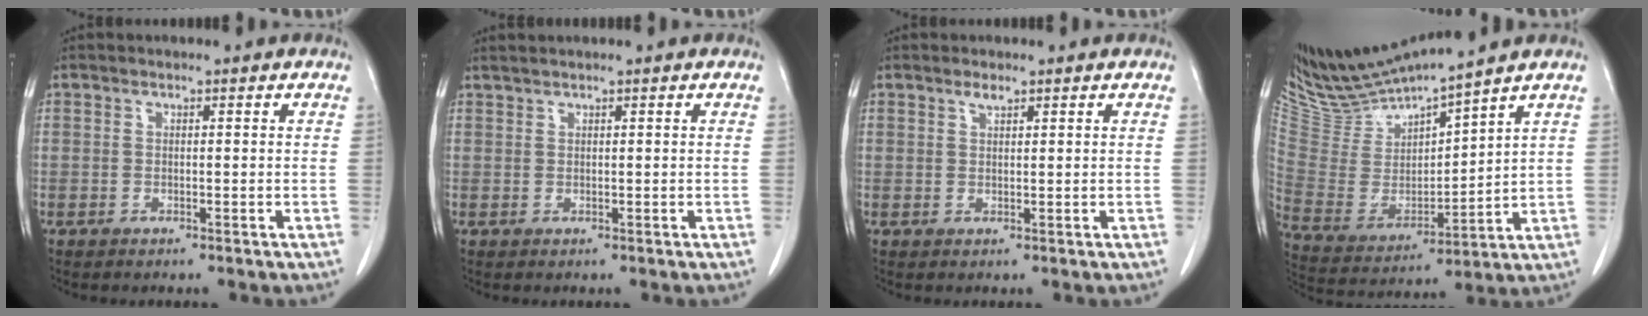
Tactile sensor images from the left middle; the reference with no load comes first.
{"total": 1.2, "force": [1.2, -0.2, 0.4], "torque": [-0.009, 0.007, 0.028]}
{"total": 1.0, "force": [0.8, 0.2, 0.5], "torque": [-0.017, -0.002, 0.016]}
{"total": 13.1, "force": [12.5, -0.3, 3.7], "torque": [-0.081, -0.016, 0.258]}